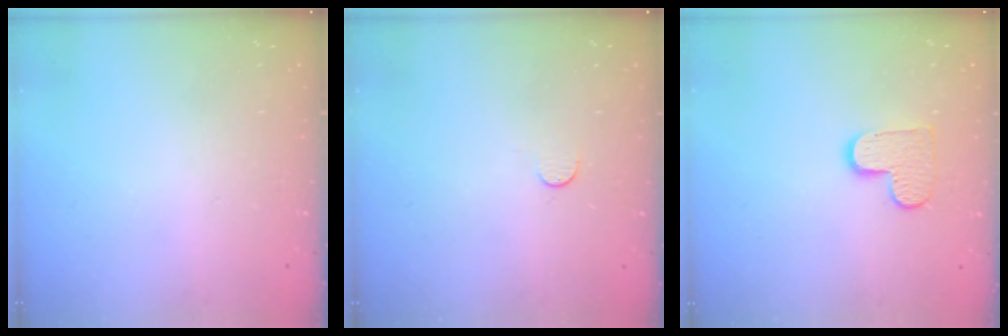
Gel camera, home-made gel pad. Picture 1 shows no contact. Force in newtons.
{"total": 3.3, "press": 3.2, "slide": 0.3}
{"total": 8.9, "press": 8.9, "slide": 0.4}